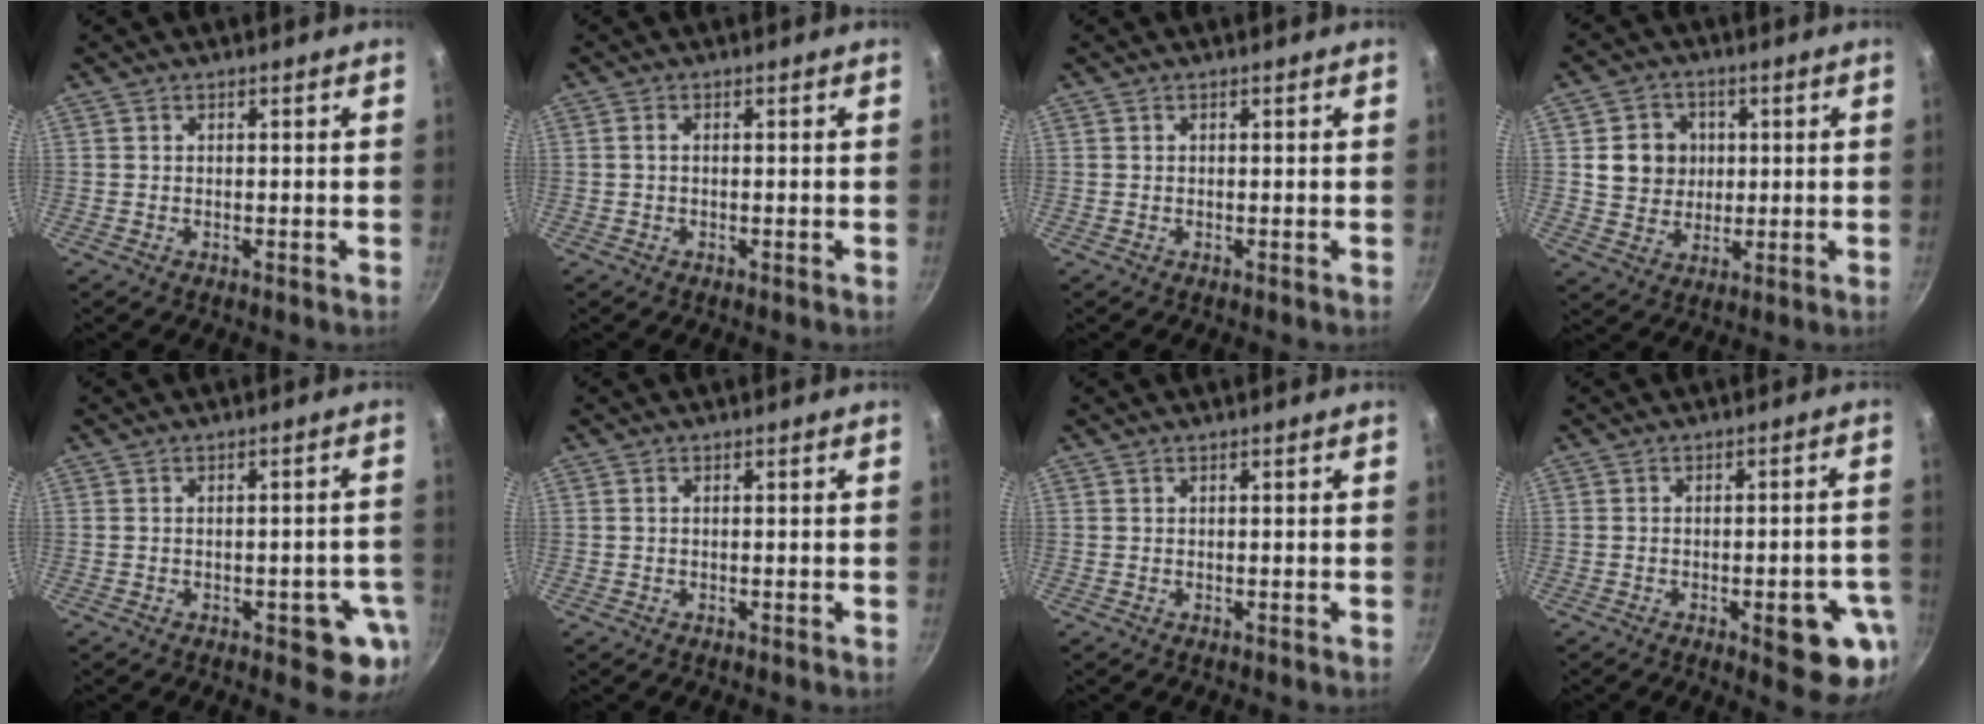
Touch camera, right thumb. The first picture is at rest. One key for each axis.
{"total": 0.7, "fx": 0.1, "fy": 0.3, "fz": 0.7, "tx": -0.015, "ty": 0.003, "tz": 0.000}
{"total": 0.0}
{"total": 8.4, "fx": 1.3, "fy": 7.6, "fz": 3.2, "tx": -0.021, "ty": 0.003, "tz": 0.023}
{"total": 7.4, "fx": -2.6, "fy": 3.5, "fz": 5.9, "tx": -0.032, "ty": 0.015, "tz": -0.028}
{"total": 0.0}
{"total": 0.0}
{"total": 10.8, "fx": -3.9, "fy": 3.9, "fz": 9.3, "tx": -0.085, "ty": 0.015, "tz": -0.044}